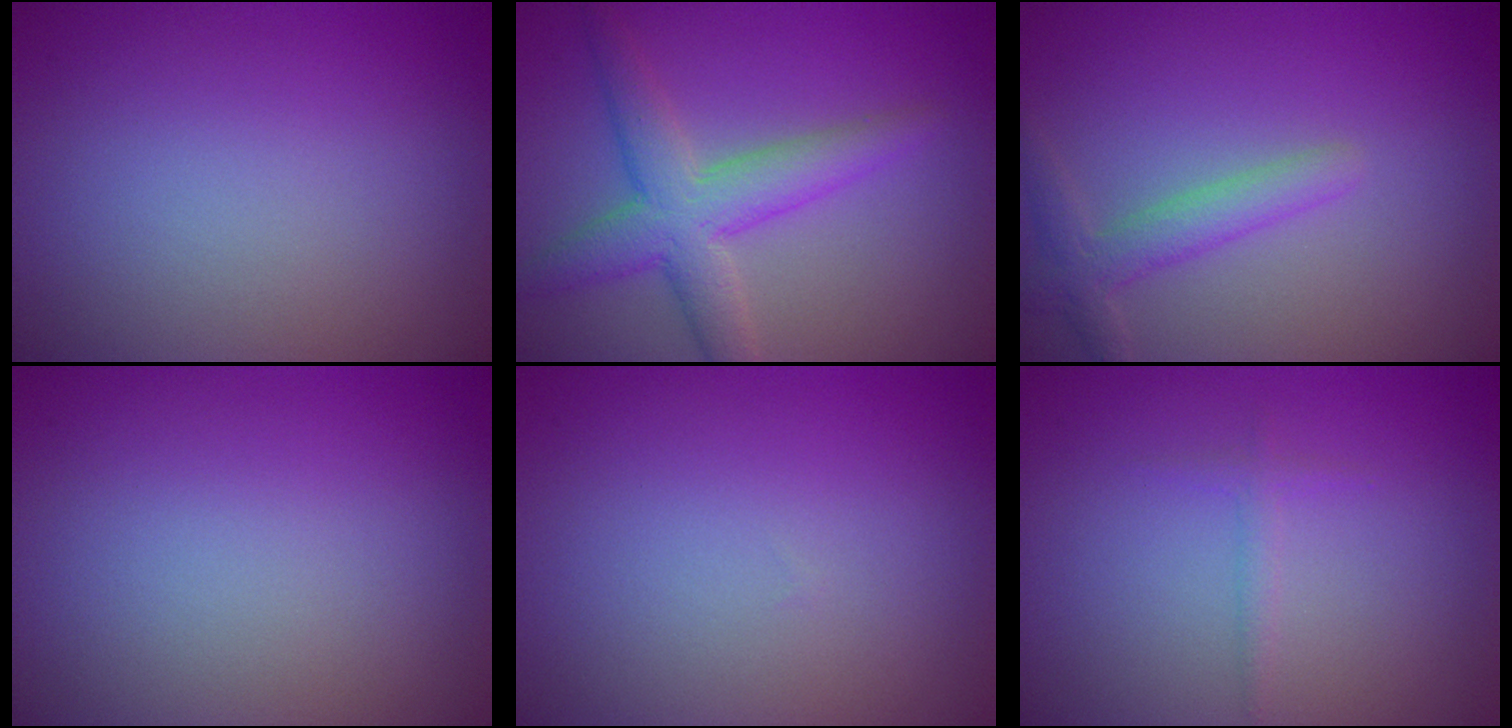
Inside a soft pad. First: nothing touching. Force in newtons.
{"total": 5.2, "press": 5.2, "slide": 0.2}
{"total": 2.6, "press": 2.5, "slide": 0.2}
{"total": 0.0}
{"total": 0.0}
{"total": 0.9, "press": 0.9, "slide": 0.0}